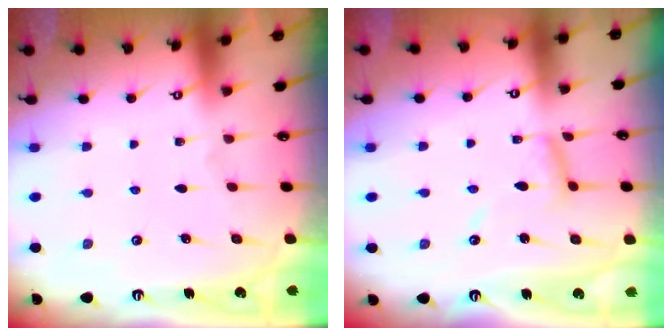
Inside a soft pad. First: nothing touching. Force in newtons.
{"total": 8.3, "press": 8.2, "slide": 0.6}